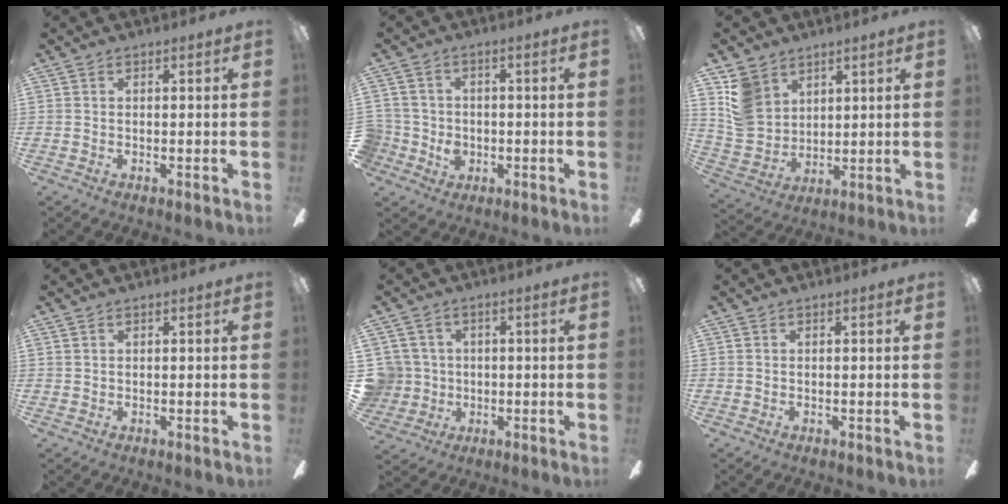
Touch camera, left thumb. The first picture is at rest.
{"total": 5.4, "force": [-0.9, 5.1, 1.3], "torque": [-0.046, 0.008, -0.012]}
{"total": 10.7, "force": [5.8, 8.2, 3.8], "torque": [-0.108, -0.016, 0.121]}
{"total": 0.0}
{"total": 6.9, "force": [0.4, 6.9, 0.7], "torque": [-0.045, 0.008, 0.018]}
{"total": 0.0}